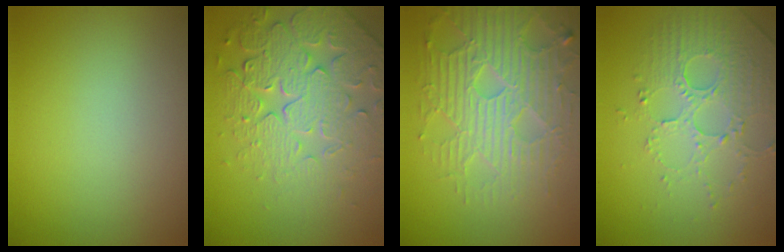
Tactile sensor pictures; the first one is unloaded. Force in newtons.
{"total": 6.9, "press": 5.7, "slide": 3.9}
{"total": 6.6, "press": 5.5, "slide": 3.6}
{"total": 5.0, "press": 3.4, "slide": 3.7}